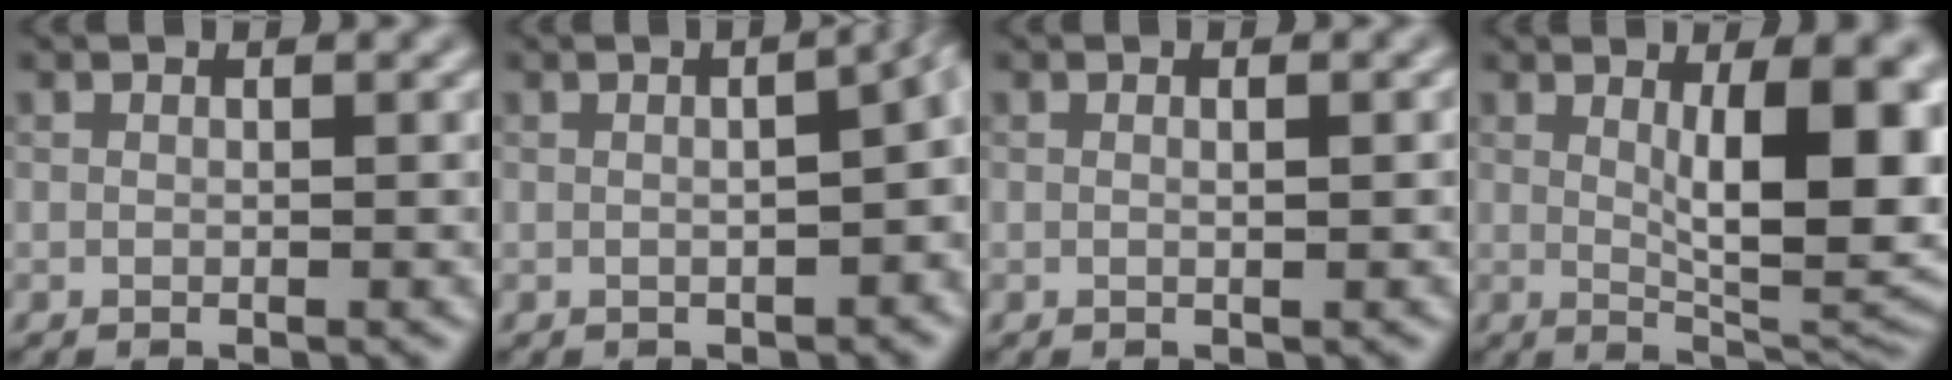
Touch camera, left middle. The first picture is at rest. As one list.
[{"total": 6.5, "force": [-0.2, 2.6, 6.0], "torque": [-0.046, 0.003, 0.000]}, {"total": 0.8, "force": [0.1, 0.1, 0.8], "torque": [-0.012, 0.001, -0.001]}, {"total": 10.3, "force": [1.6, 3.1, 9.6], "torque": [-0.131, -0.010, 0.033]}]